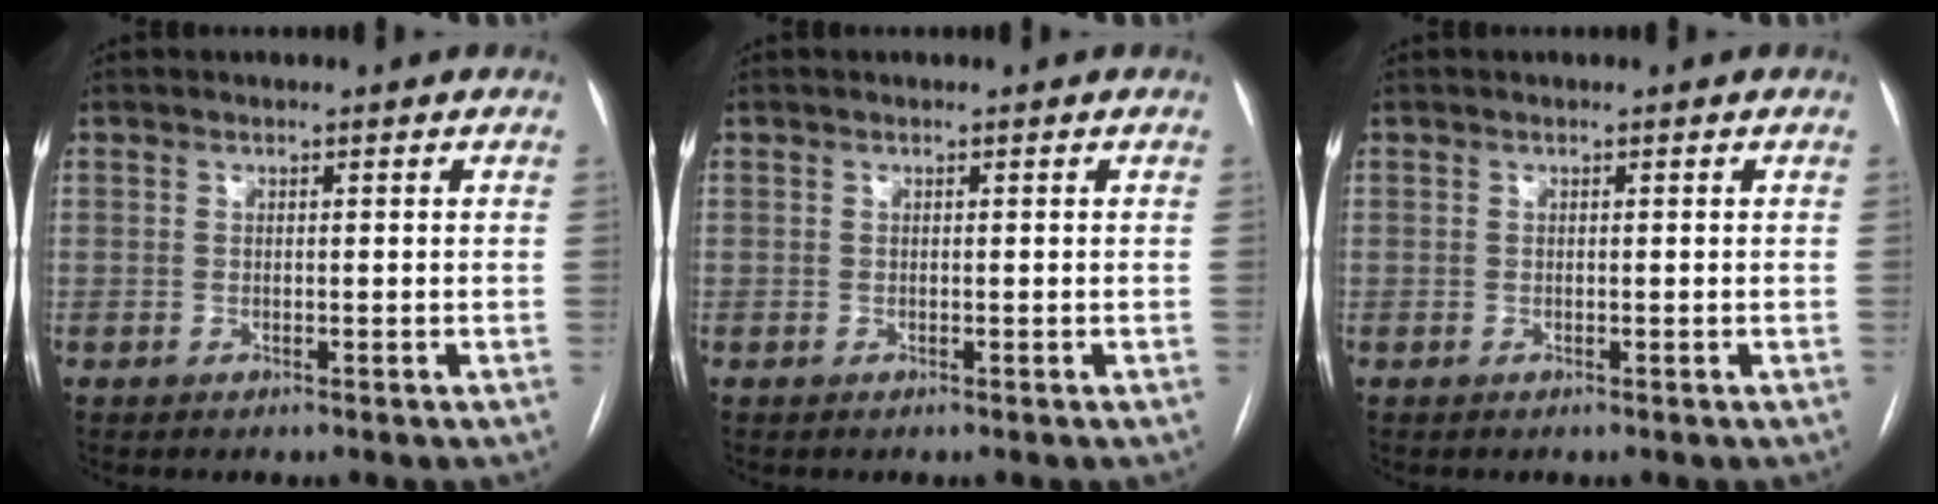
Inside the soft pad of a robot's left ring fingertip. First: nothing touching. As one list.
[{"total": 0.0}, {"total": 0.0}]